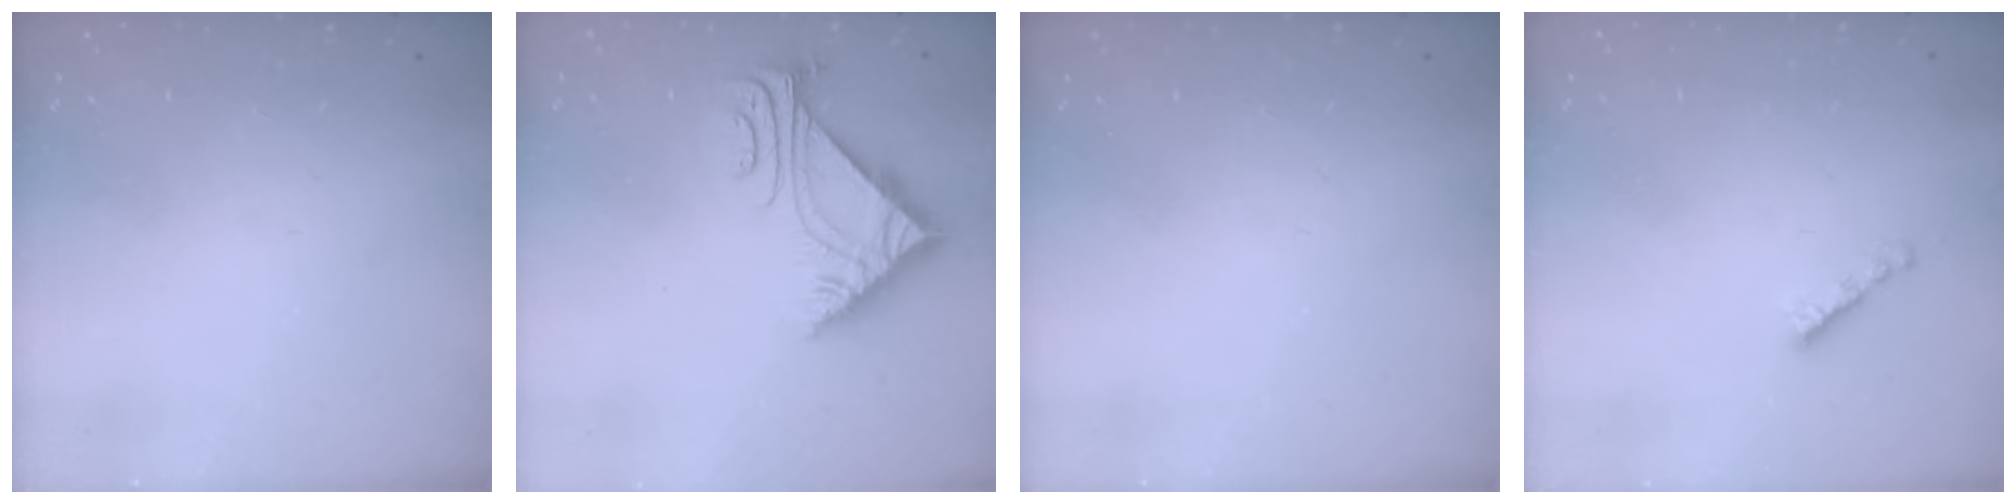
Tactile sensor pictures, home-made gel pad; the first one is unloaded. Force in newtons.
{"total": 5.5, "press": 5.4, "slide": 0.9}
{"total": 0.0}
{"total": 2.1, "press": 2.1, "slide": 0.3}